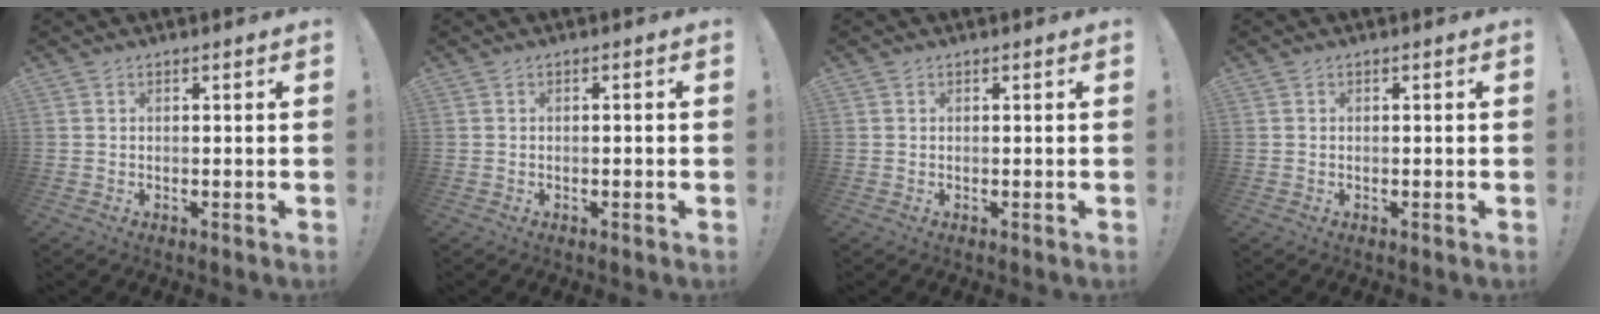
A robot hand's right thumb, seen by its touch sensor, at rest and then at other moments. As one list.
[{"total": 0.9, "force": [-0.6, 0.2, 0.7], "torque": [-0.015, 0.003, -0.011]}, {"total": 0.0}, {"total": 0.0}]